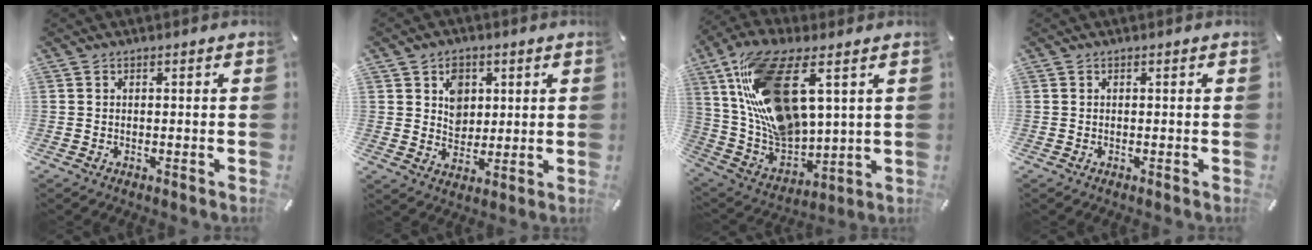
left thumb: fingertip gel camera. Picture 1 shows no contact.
{"total": 6.4, "force": [2.1, 5.6, 2.4], "torque": [-0.025, -0.003, 0.032]}
{"total": 20.7, "force": [8.8, 10.2, 15.7], "torque": [-0.335, -0.034, 0.156]}
{"total": 0.0}